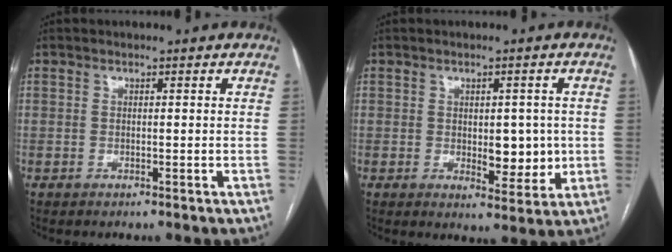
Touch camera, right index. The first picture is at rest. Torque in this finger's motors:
{"motor_torque": [-0.06, 0.16, 0.14, 0.01]}